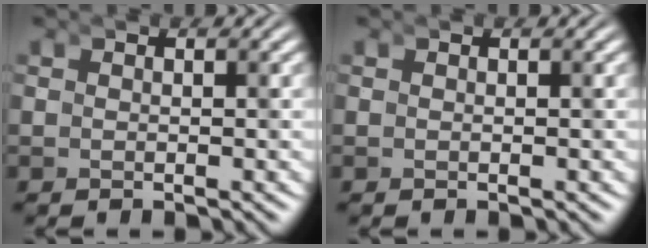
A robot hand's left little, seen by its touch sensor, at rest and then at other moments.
{"total": 0.0}